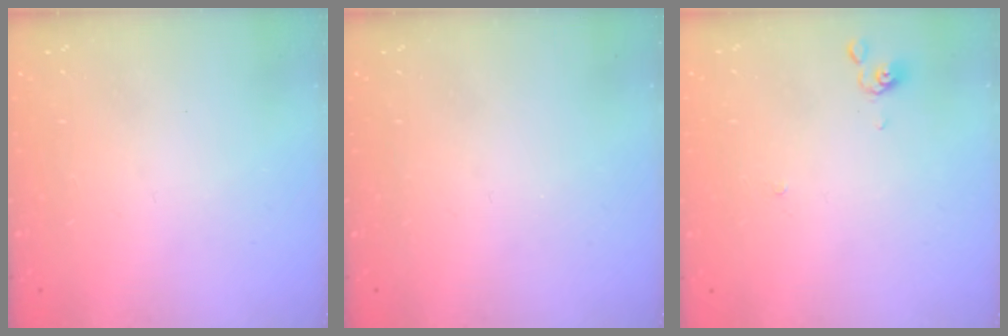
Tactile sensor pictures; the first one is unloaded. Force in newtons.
{"total": 0.0}
{"total": 1.0, "press": 1.0, "slide": 0.2}